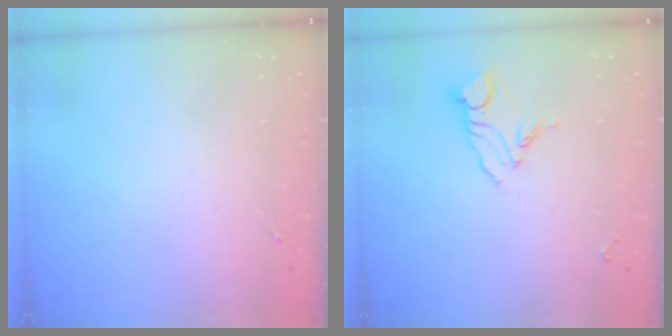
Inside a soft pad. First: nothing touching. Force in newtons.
{"total": 8.5, "press": 8.4, "slide": 0.9}